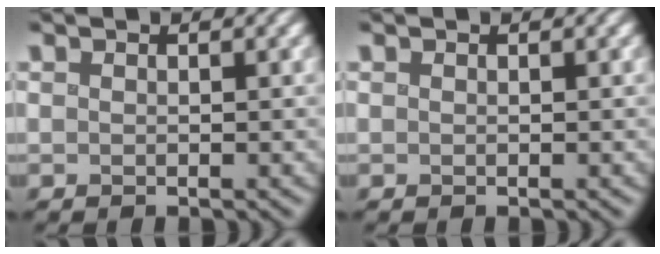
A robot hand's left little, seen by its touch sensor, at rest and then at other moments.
{"total": 0.0}